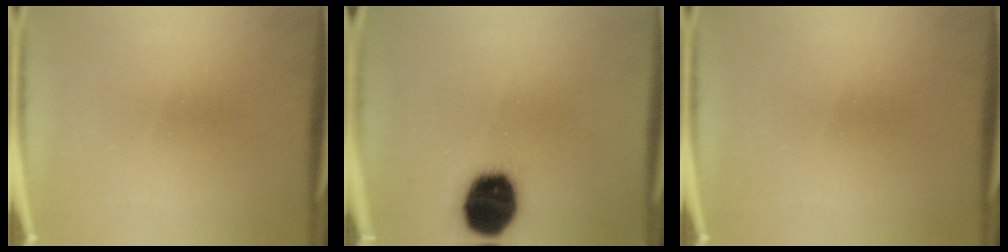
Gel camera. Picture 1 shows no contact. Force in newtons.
{"total": 16.1}
{"total": 0.0}